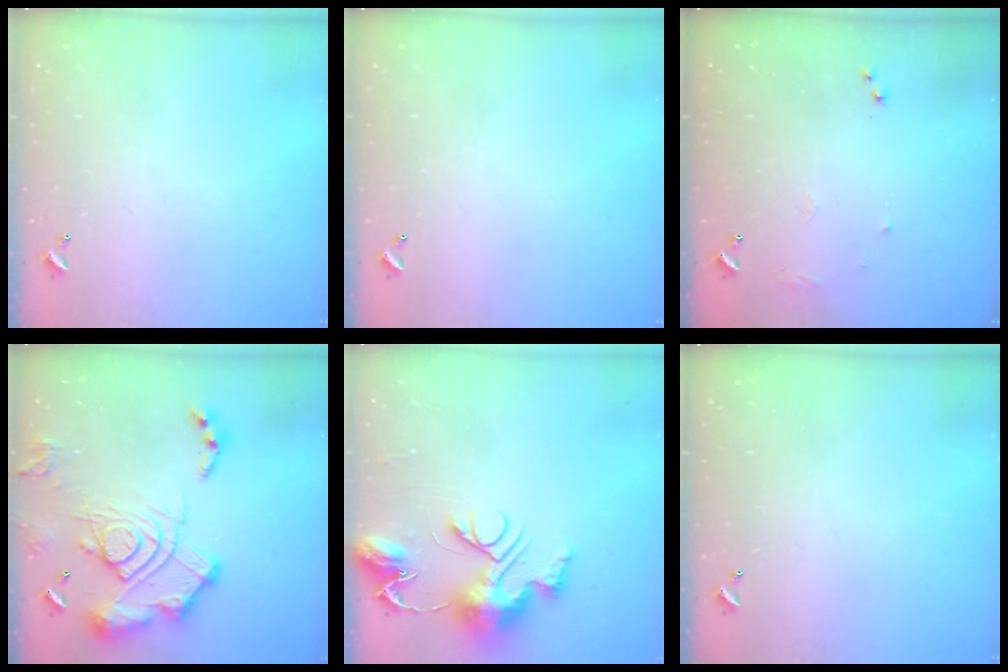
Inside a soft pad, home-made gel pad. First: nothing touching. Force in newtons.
{"total": 0.0}
{"total": 6.4, "press": 6.3, "slide": 1.0}
{"total": 20.2, "press": 20.0, "slide": 2.4}
{"total": 12.5, "press": 12.4, "slide": 1.2}
{"total": 0.0}